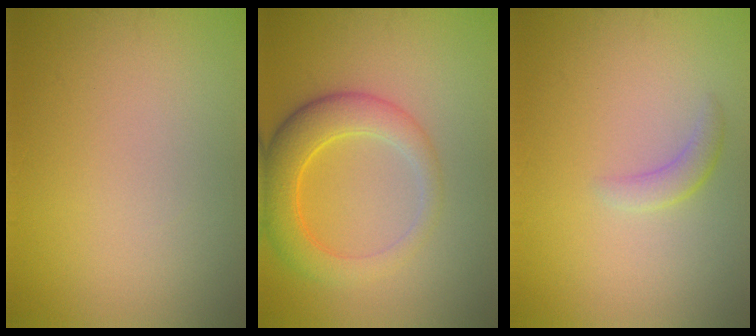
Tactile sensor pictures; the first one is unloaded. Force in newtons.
{"total": 5.0, "press": 5.0, "slide": 0.1}
{"total": 1.5, "press": 1.5, "slide": 0.1}